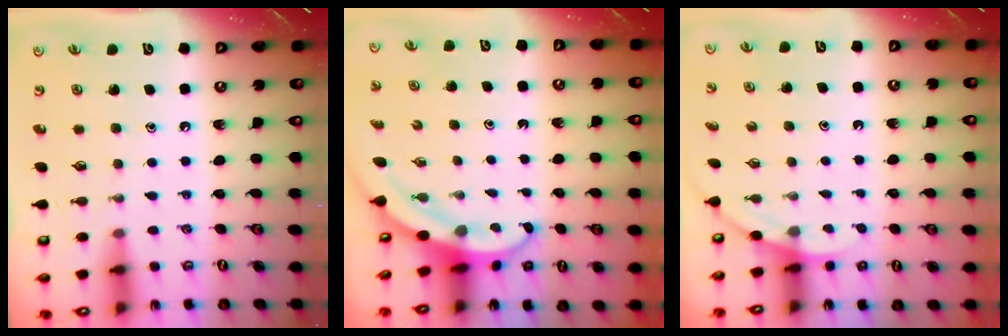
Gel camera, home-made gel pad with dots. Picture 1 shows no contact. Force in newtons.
{"total": 3.2, "press": 3.2, "slide": 0.0}
{"total": 2.0, "press": 2.0, "slide": 0.0}